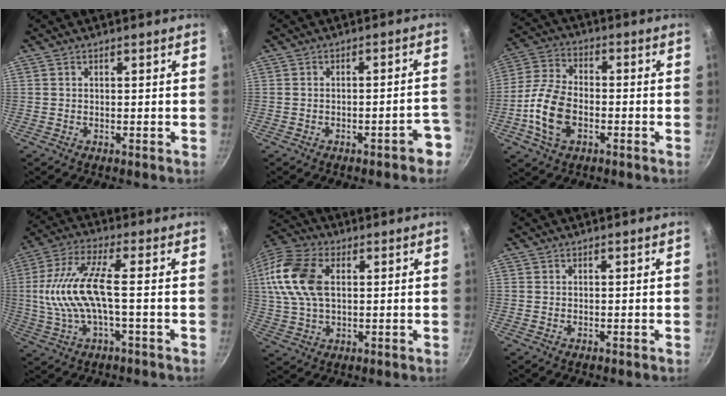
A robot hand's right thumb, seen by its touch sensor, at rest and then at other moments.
{"total": 5.4, "force": [-3.2, 1.5, 4.1], "torque": [-0.034, 0.043, -0.030]}
{"total": 12.1, "force": [-3.4, 7.5, 8.9], "torque": [-0.173, 0.027, -0.072]}
{"total": 12.6, "force": [-0.6, 4.1, 11.9], "torque": [-0.251, 0.019, -0.012]}
{"total": 15.2, "force": [3.0, 9.4, 11.5], "torque": [-0.228, 0.016, 0.048]}
{"total": 0.0}